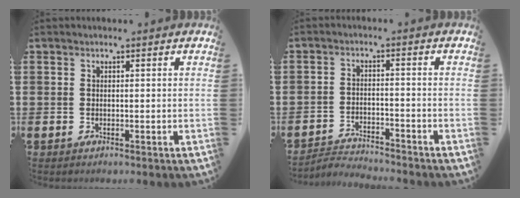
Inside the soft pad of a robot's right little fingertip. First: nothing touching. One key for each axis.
{"total": 2.9, "fx": -2.9, "fy": 0.1, "fz": 0.0, "tx": -0.006, "ty": 0.004, "tz": -0.063}